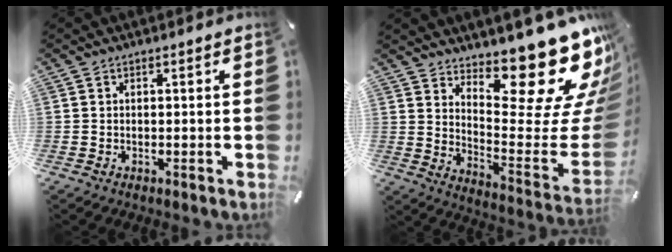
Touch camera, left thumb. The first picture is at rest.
{"total": 21.3, "force": [15.5, 7.5, 12.7], "torque": [-0.122, -0.145, 0.244]}